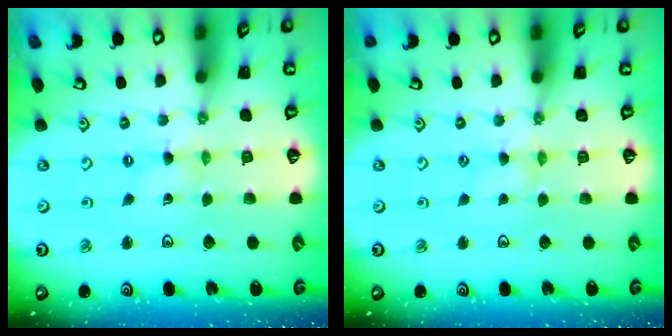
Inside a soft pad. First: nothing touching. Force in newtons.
{"total": 2.1, "press": 2.1, "slide": 0.4}